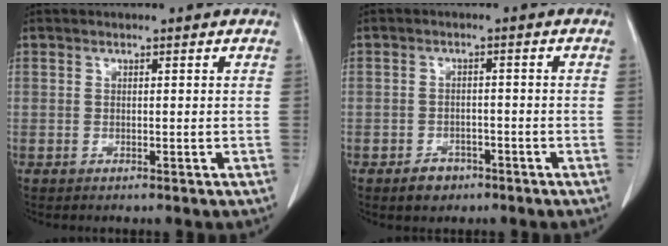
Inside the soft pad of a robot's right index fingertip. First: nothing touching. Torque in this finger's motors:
{"motor_torque": [-0.08, -0.04, -0.06, -0.01]}